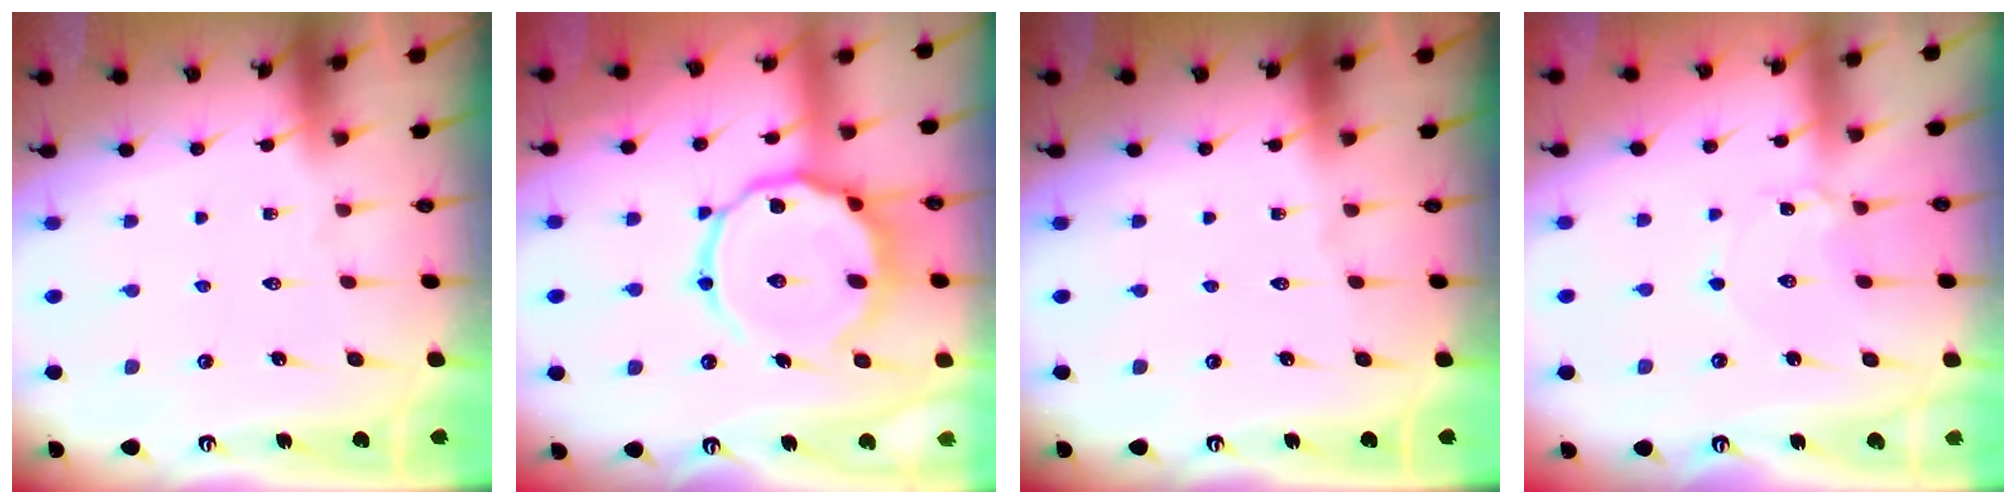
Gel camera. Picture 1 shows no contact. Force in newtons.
{"total": 16.0, "press": 16.0, "slide": 1.5}
{"total": 0.0}
{"total": 2.6, "press": 2.6, "slide": 0.2}